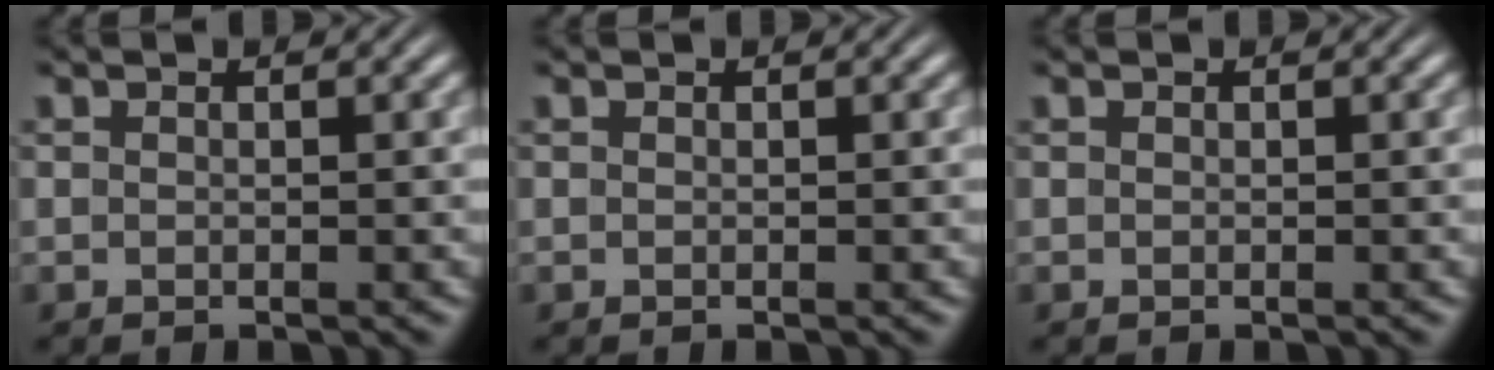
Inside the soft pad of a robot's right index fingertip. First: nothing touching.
{"total": 0.0}
{"total": 0.0}